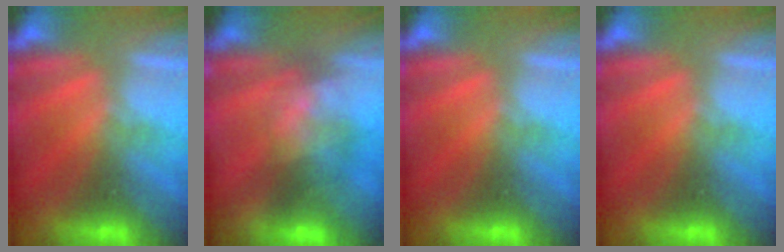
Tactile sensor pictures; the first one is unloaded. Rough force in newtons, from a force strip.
{"total": 6.9}
{"total": 0.0}
{"total": 0.0}